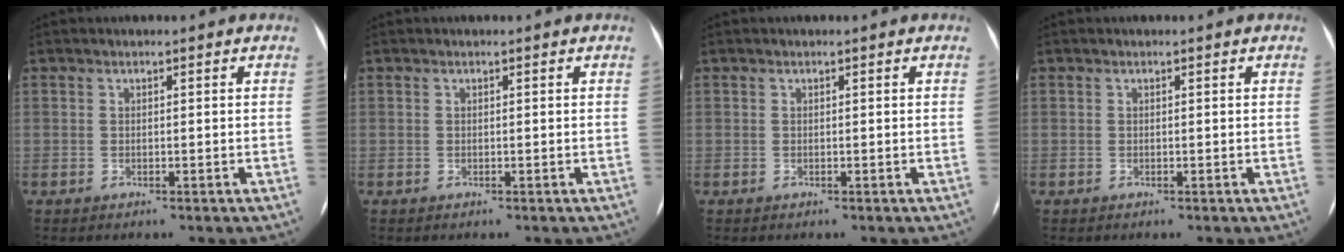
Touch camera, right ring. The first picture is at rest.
{"total": 0.0}
{"total": 0.0}
{"total": 0.0}